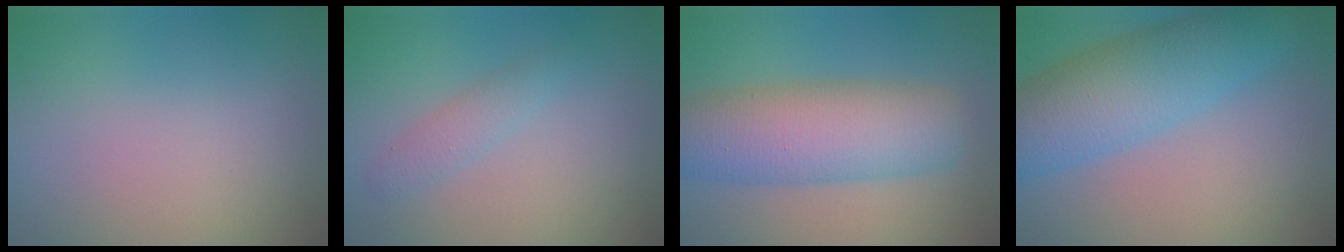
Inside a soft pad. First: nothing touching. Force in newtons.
{"total": 1.6, "press": 1.6, "slide": 0.1}
{"total": 7.6, "press": 7.6, "slide": 0.2}
{"total": 7.4, "press": 7.4, "slide": 0.3}